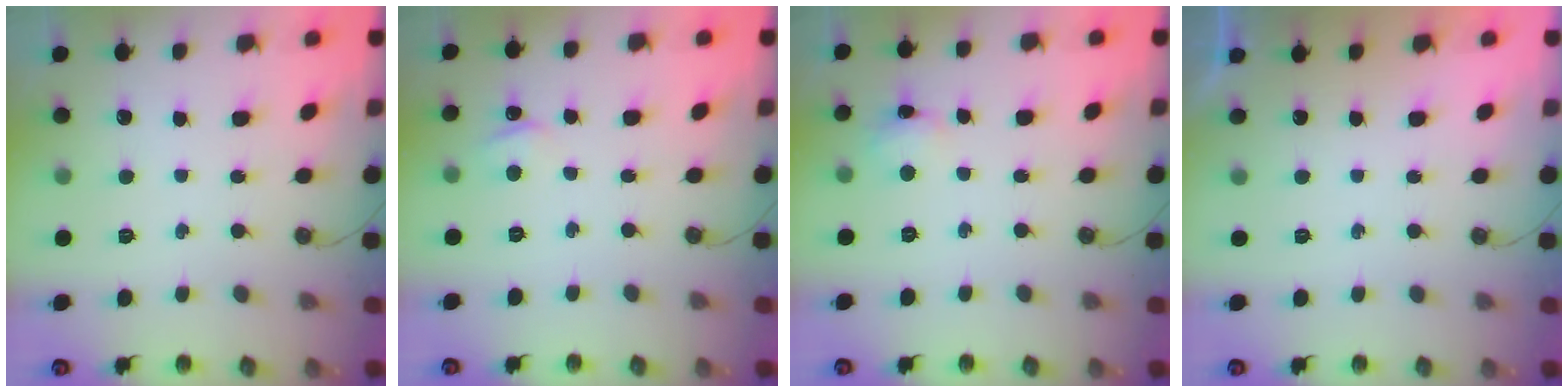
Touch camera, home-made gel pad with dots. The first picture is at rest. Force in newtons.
{"total": 1.9, "press": 1.9, "slide": 0.2}
{"total": 2.8, "press": 2.8, "slide": 0.5}
{"total": 0.0}